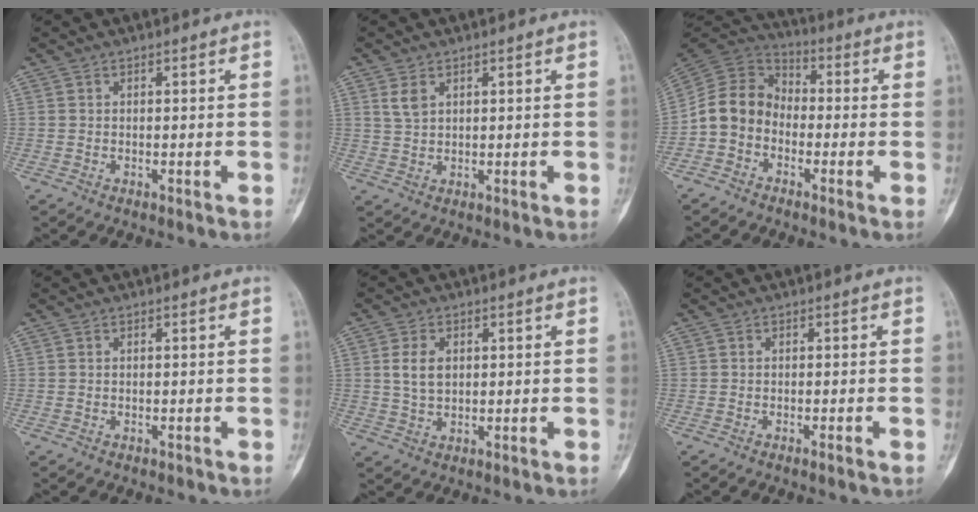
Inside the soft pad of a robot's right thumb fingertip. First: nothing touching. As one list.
[{"total": 2.9, "force": [1.5, 1.7, 1.8], "torque": [-0.033, -0.003, 0.036]}, {"total": 9.8, "force": [-2.8, 8.1, 4.7], "torque": [-0.076, 0.051, -0.071]}, {"total": 0.0}, {"total": 5.0, "force": [1.1, 3.3, 3.6], "torque": [-0.062, -0.003, 0.024]}, {"total": 1.0, "force": [-0.7, -0.1, 0.7], "torque": [-0.013, 0.000, -0.013]}]